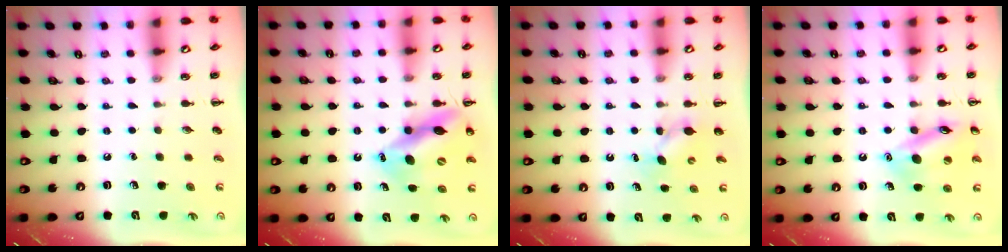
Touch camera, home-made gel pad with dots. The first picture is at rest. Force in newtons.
{"total": 13.8, "press": 13.2, "slide": 4.0}
{"total": 4.4, "press": 4.2, "slide": 1.1}
{"total": 14.7, "press": 14.4, "slide": 2.7}